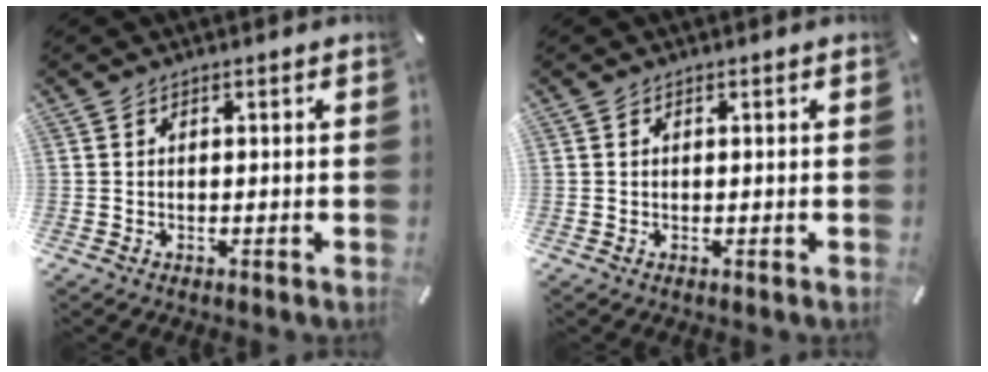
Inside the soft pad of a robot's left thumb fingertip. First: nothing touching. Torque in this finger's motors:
{"motor_torque": [-0.03, 0.01, 0.02, -0.06, 0.00]}